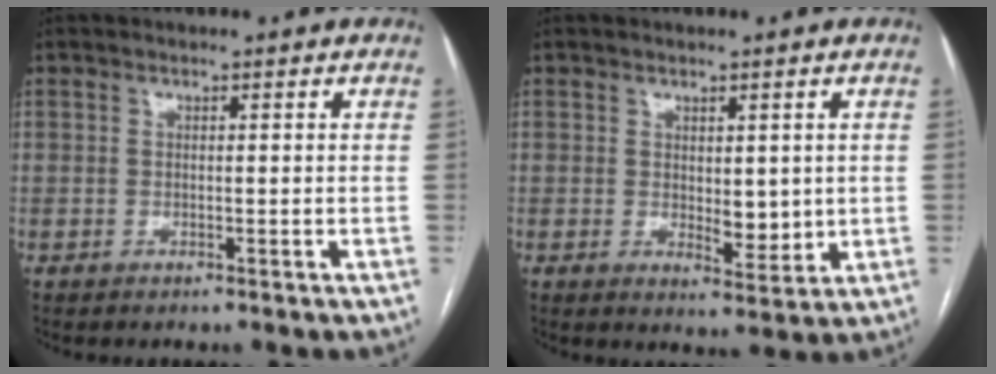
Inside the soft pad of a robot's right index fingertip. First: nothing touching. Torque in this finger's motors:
{"motor_torque": [0.16, 0.24, 0.13, 0.05]}